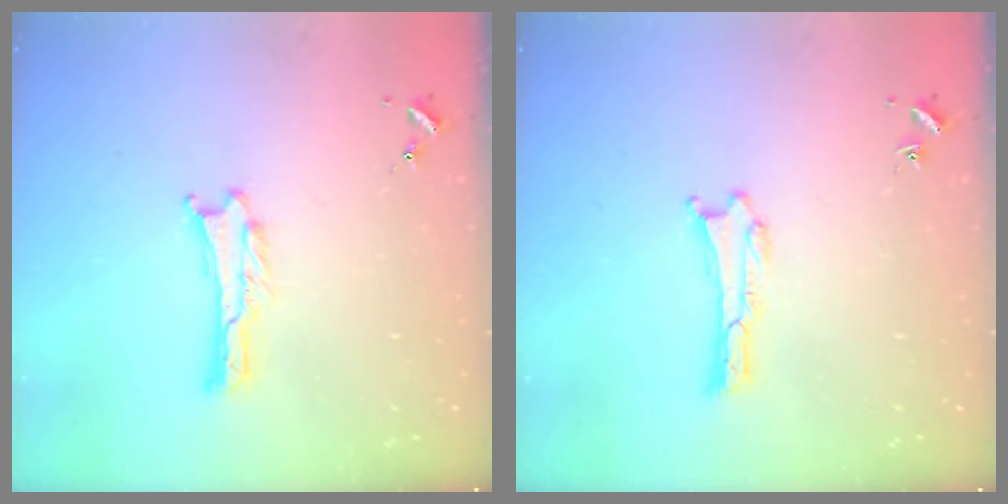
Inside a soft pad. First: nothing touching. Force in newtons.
{"total": 0.0}